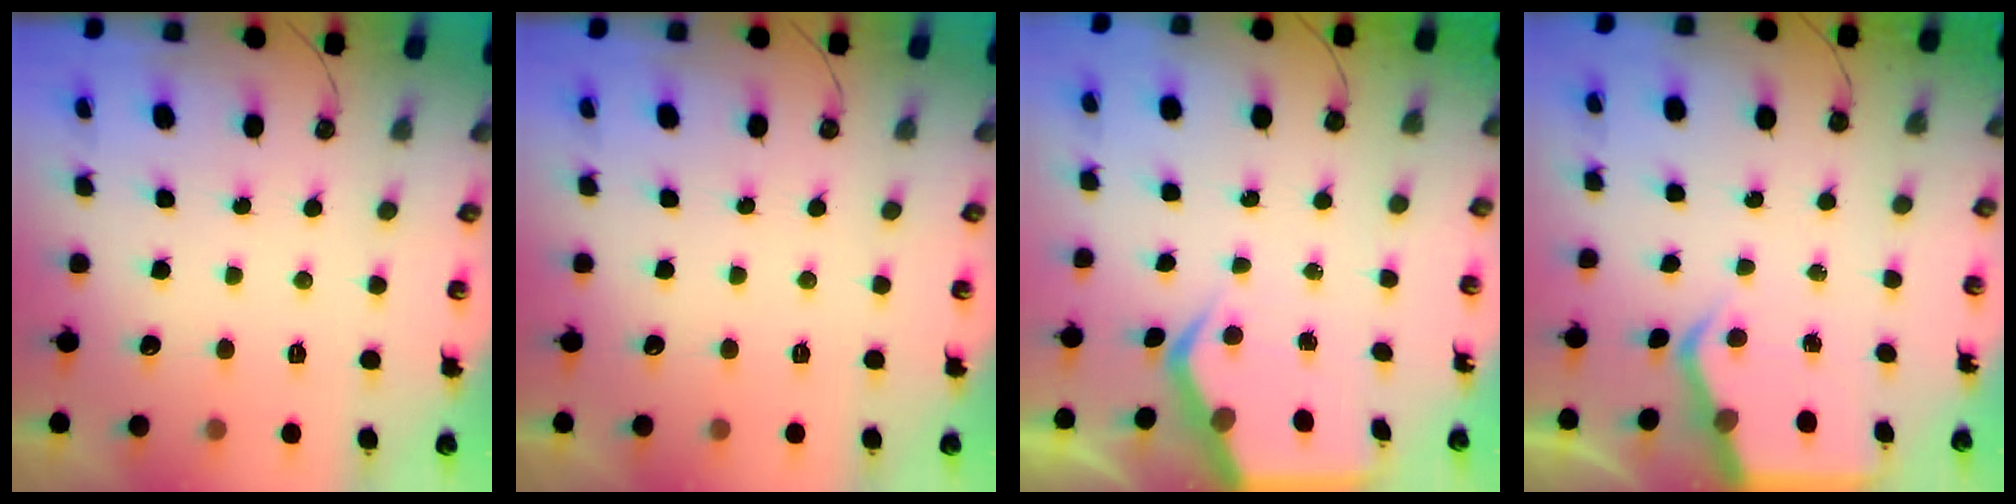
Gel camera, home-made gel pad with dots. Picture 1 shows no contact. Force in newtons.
{"total": 0.0}
{"total": 5.7, "press": 5.7, "slide": 0.6}
{"total": 5.1, "press": 5.1, "slide": 0.5}